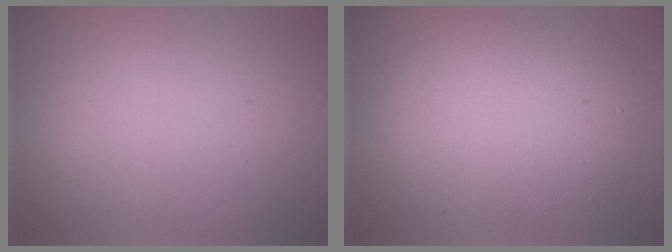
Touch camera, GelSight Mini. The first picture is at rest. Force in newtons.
{"total": 6.1, "press": 6.1, "slide": 0.3}